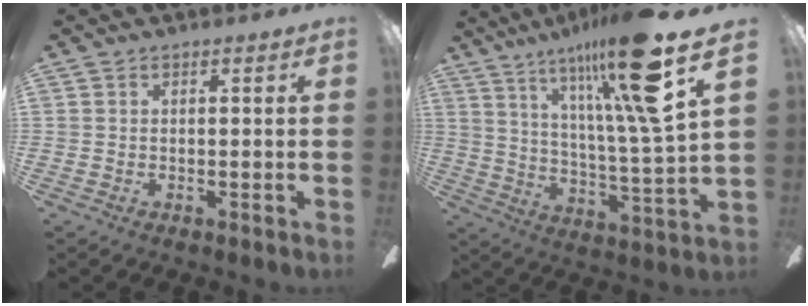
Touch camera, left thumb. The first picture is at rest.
{"total": 21.2, "force": [13.7, 2.2, 16.0], "torque": [-0.278, -0.072, 0.203]}